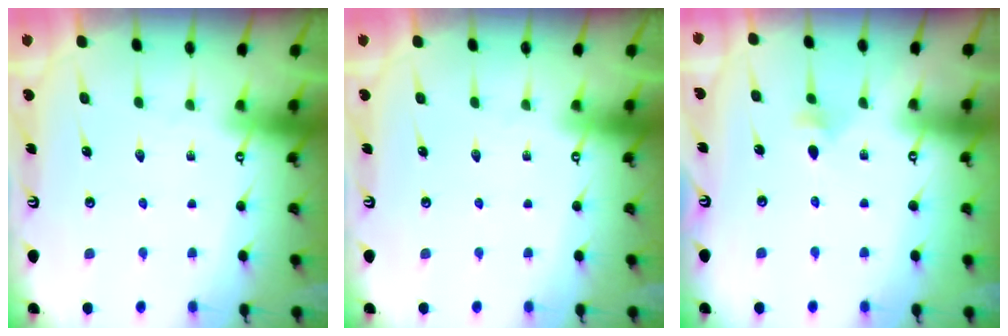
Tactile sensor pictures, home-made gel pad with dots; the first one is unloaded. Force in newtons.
{"total": 0.0}
{"total": 2.7, "press": 2.6, "slide": 0.6}